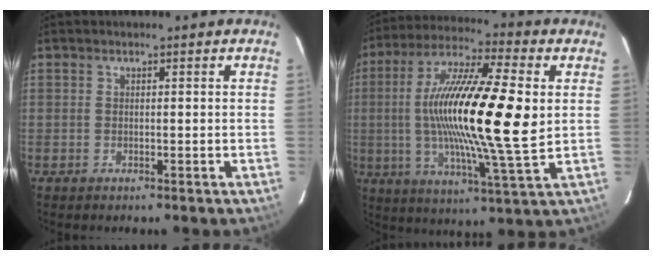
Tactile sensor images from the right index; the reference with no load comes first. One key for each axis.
{"total": 22.2, "fx": 2.4, "fy": 3.1, "fz": 21.8, "tx": -0.391, "ty": 0.005, "tz": 0.027}